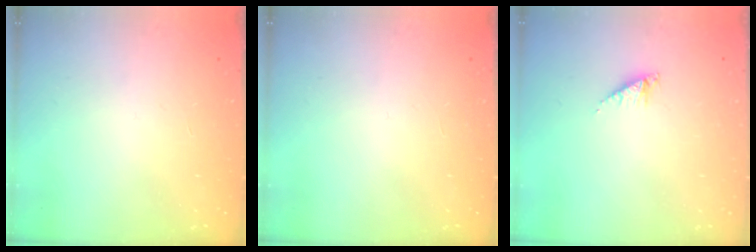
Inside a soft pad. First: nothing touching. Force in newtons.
{"total": 0.0}
{"total": 3.1, "press": 3.1, "slide": 0.4}